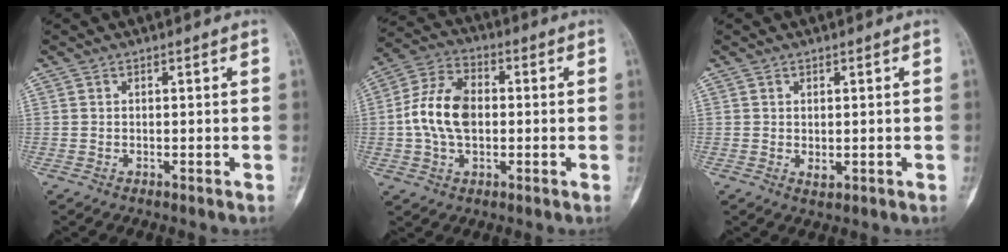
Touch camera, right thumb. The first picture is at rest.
{"total": 11.7, "force": [-0.1, 7.6, 8.9], "torque": [-0.167, 0.024, -0.008]}
{"total": 1.2, "force": [0.0, 0.8, 0.9], "torque": [-0.013, -0.004, 0.003]}